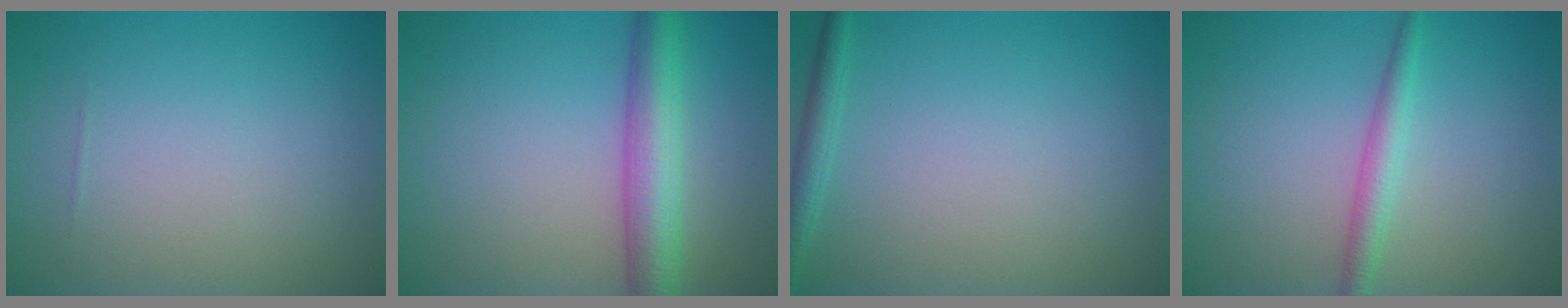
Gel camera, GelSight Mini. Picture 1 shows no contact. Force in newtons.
{"total": 5.5, "press": 5.5, "slide": 0.2}
{"total": 1.6, "press": 1.6, "slide": 0.1}
{"total": 2.2, "press": 2.2, "slide": 0.1}